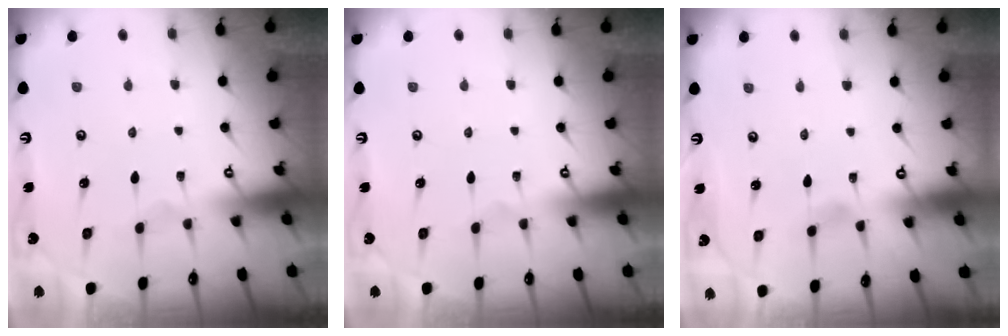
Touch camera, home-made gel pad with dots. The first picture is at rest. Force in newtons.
{"total": 0.0}
{"total": 1.6, "press": 1.6, "slide": 0.2}